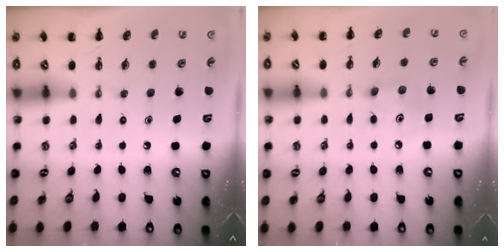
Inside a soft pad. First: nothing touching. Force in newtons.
{"total": 3.4, "press": 3.3, "slide": 0.6}